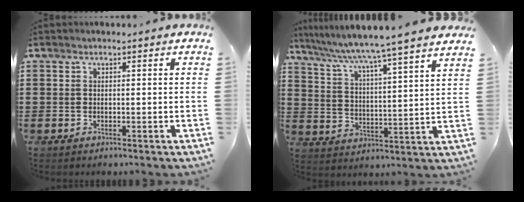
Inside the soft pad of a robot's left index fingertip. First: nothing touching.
{"total": 5.8, "force": [5.1, -1.5, 2.3], "torque": [-0.068, -0.047, 0.077]}